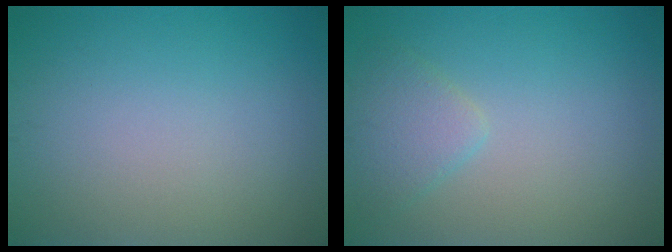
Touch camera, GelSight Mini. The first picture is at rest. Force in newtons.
{"total": 2.3, "press": 2.3, "slide": 0.1}